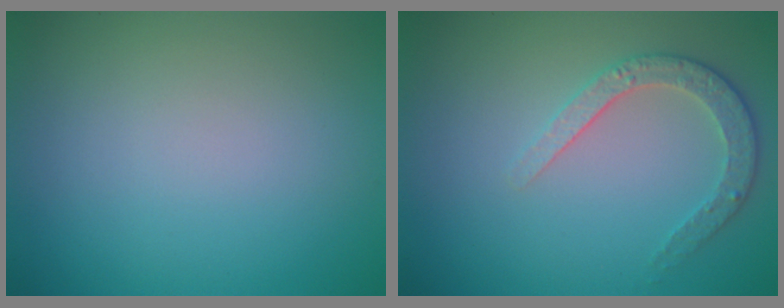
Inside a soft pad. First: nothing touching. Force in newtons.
{"total": 2.6, "press": 2.5, "slide": 0.8}